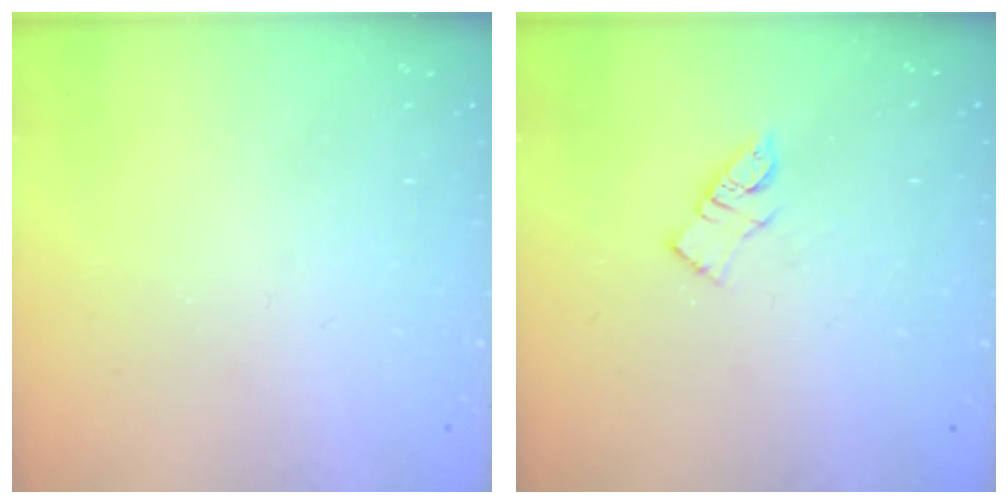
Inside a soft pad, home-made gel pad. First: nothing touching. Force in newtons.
{"total": 7.5, "press": 7.4, "slide": 0.4}